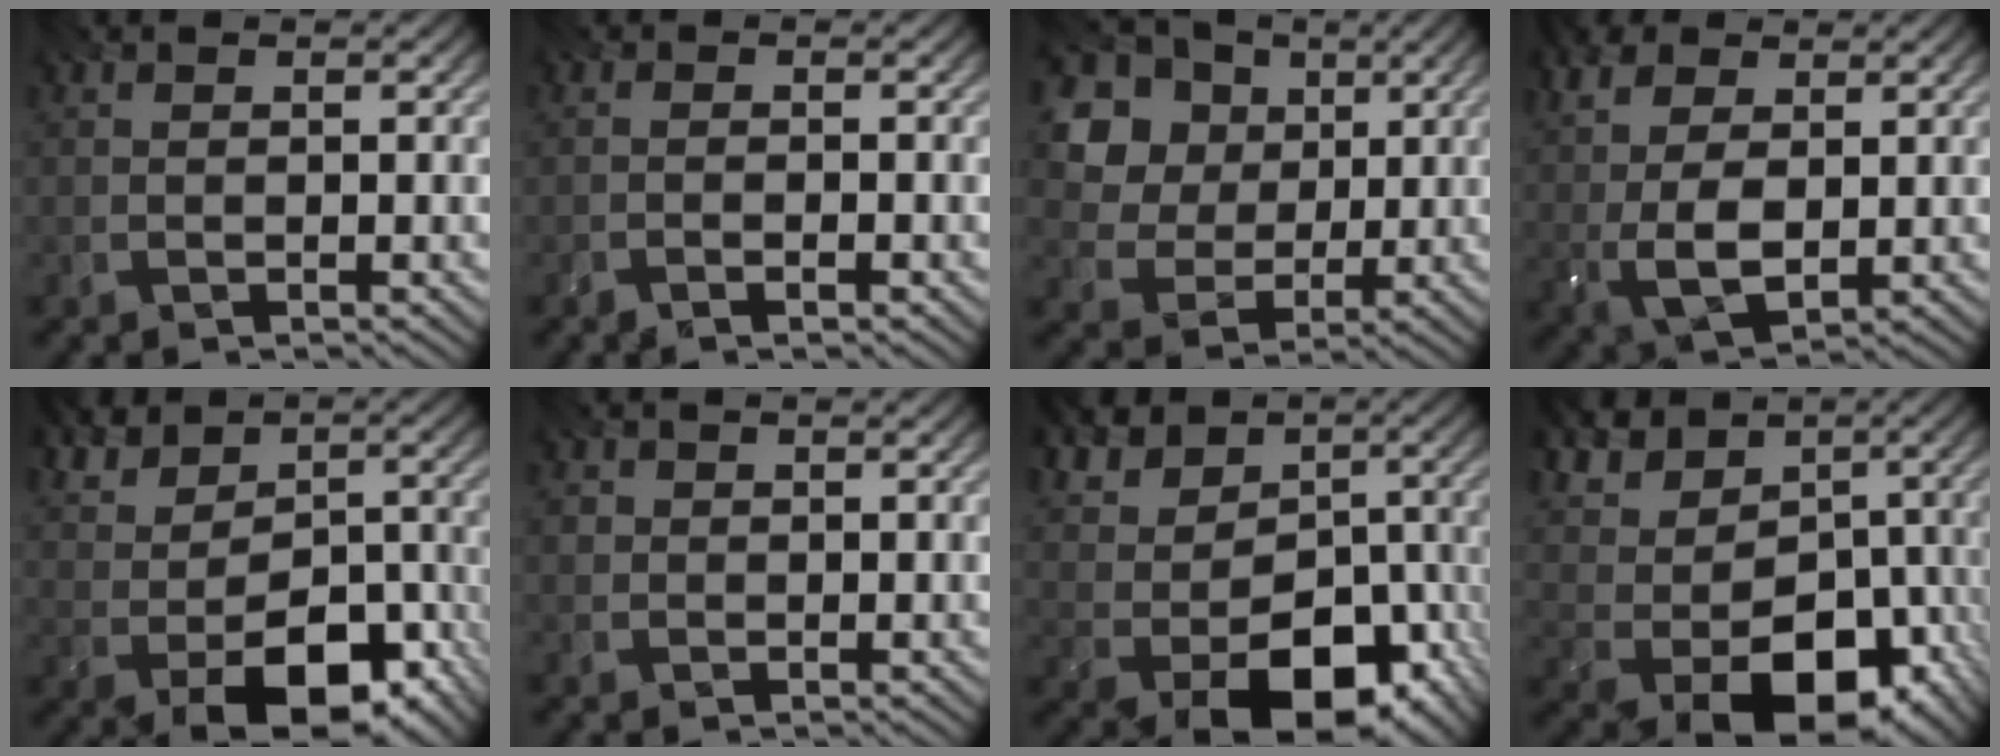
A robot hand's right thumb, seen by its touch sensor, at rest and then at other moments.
{"total": 1.4, "force": [-1.2, 0.0, 0.7], "torque": [-0.008, 0.000, -0.034]}
{"total": 13.8, "force": [5.3, 10.9, 6.5], "torque": [-0.203, 0.033, 0.126]}
{"total": 9.1, "force": [1.8, 5.8, 6.7], "torque": [-0.179, 0.003, 0.030]}
{"total": 11.2, "force": [-3.1, 7.4, 7.9], "torque": [-0.118, -0.012, -0.043]}
{"total": 1.1, "force": [0.0, 1.1, 0.0], "torque": [0.001, -0.003, -0.002]}
{"total": 14.2, "force": [-2.3, 10.7, 9.0], "torque": [-0.170, -0.022, -0.016]}
{"total": 14.4, "force": [-1.1, 11.2, 9.0], "torque": [-0.183, -0.018, 0.009]}